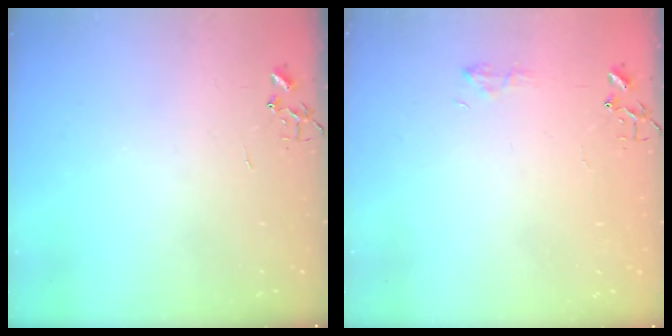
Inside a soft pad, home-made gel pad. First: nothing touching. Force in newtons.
{"total": 6.2, "press": 6.1, "slide": 0.7}